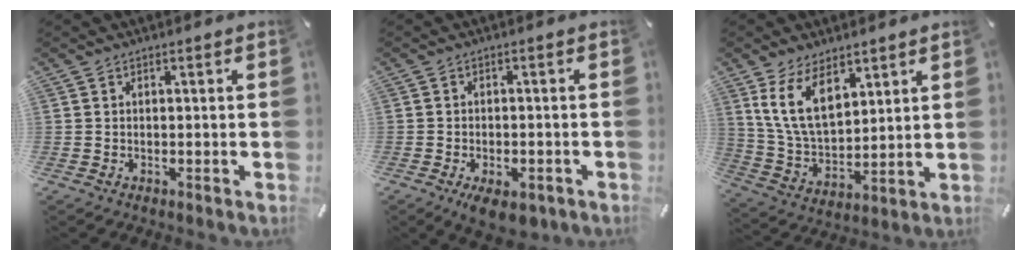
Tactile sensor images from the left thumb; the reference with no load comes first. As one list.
[{"total": 5.1, "force": [-2.9, 2.6, 3.4], "torque": [-0.054, 0.013, -0.045]}, {"total": 12.3, "force": [7.1, 7.0, 7.2], "torque": [-0.174, -0.023, 0.131]}]